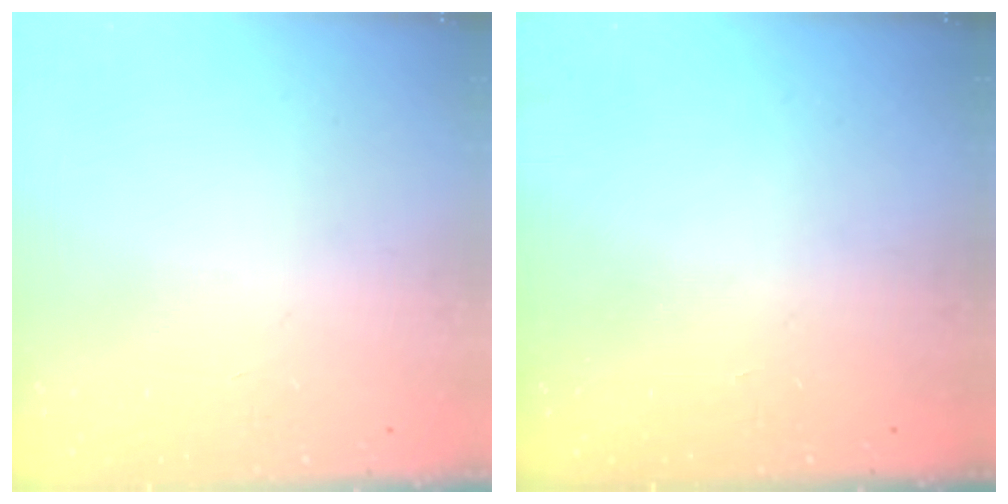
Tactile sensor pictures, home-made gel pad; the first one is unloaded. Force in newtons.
{"total": 0.0}